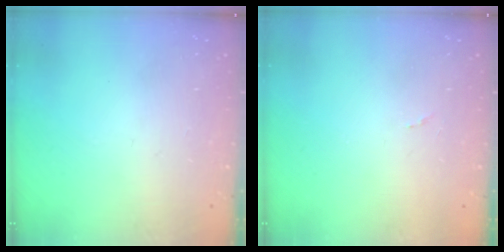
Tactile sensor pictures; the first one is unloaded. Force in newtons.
{"total": 4.3, "press": 4.2, "slide": 0.3}